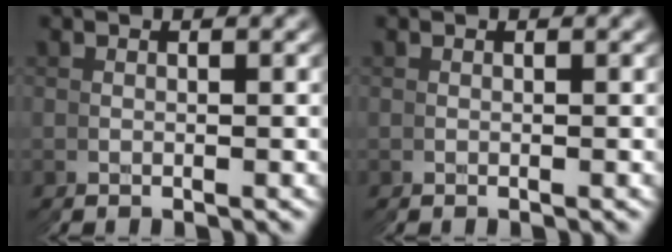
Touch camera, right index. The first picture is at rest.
{"total": 0.0}